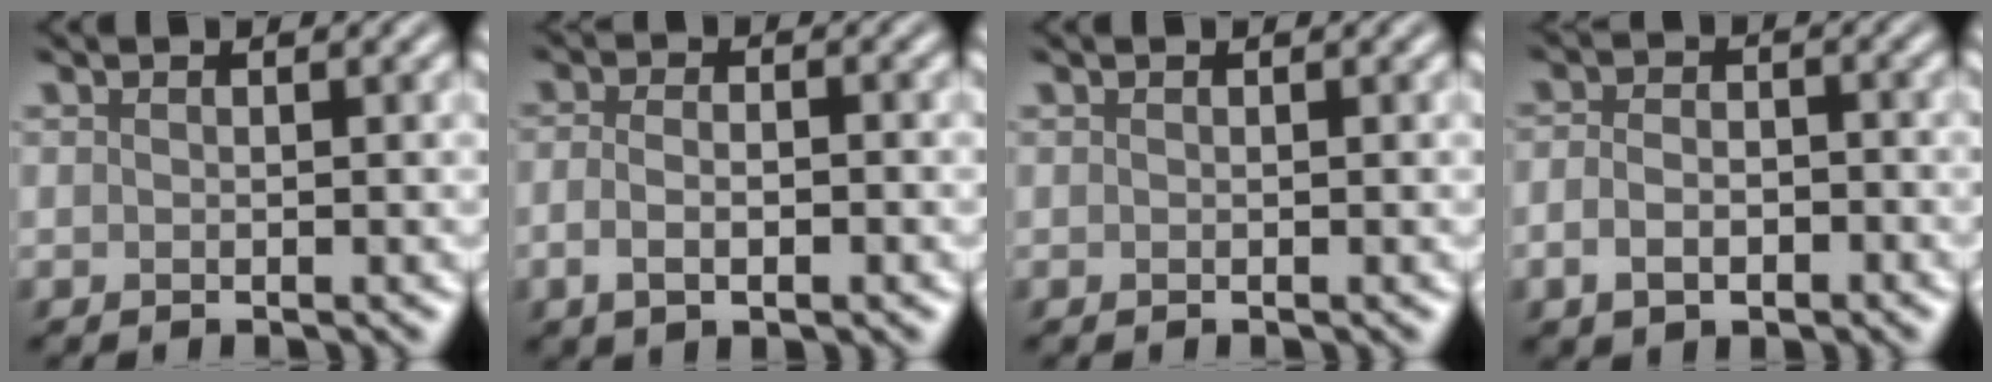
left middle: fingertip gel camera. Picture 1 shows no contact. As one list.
[{"total": 3.4, "force": [-0.8, 1.7, 2.9], "torque": [-0.042, -0.002, -0.017]}, {"total": 0.0}, {"total": 3.2, "force": [-1.3, 2.1, 2.1], "torque": [-0.037, -0.002, -0.029]}]